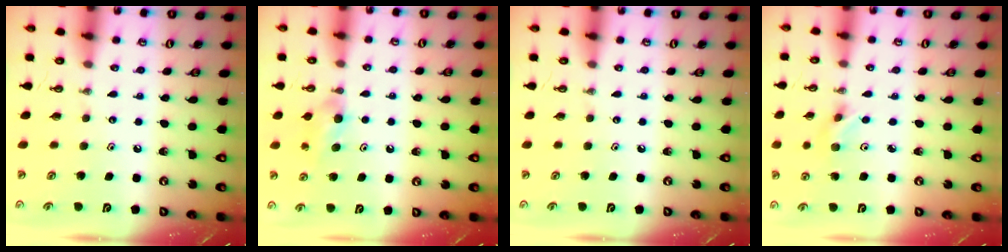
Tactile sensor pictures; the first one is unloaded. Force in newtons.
{"total": 6.8, "press": 6.7, "slide": 1.4}
{"total": 0.0}
{"total": 3.5, "press": 3.5, "slide": 0.8}